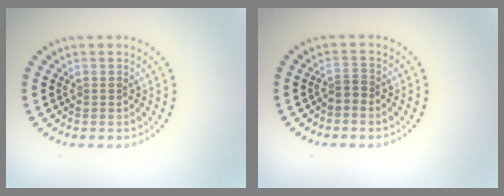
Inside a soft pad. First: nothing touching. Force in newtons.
{"total": 1.3, "press": 1.0, "slide": 0.9}